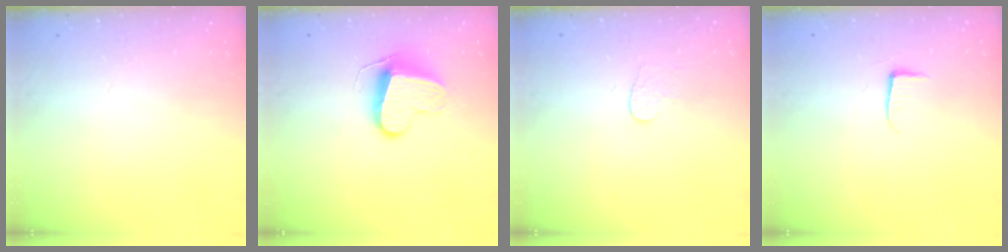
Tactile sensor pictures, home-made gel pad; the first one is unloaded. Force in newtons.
{"total": 9.9, "press": 9.9, "slide": 0.8}
{"total": 3.2, "press": 3.2, "slide": 0.3}
{"total": 4.0, "press": 4.0, "slide": 0.5}